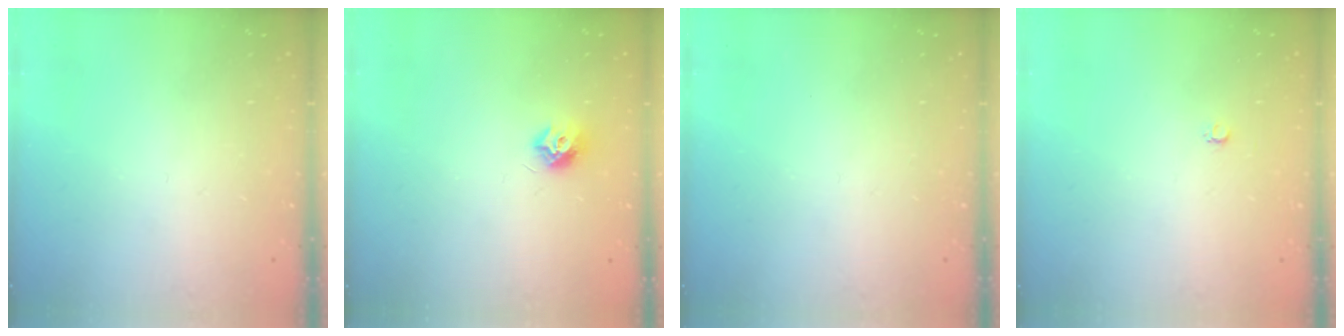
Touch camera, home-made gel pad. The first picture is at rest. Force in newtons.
{"total": 7.3, "press": 7.3, "slide": 0.3}
{"total": 0.0}
{"total": 2.6, "press": 2.6, "slide": 0.3}